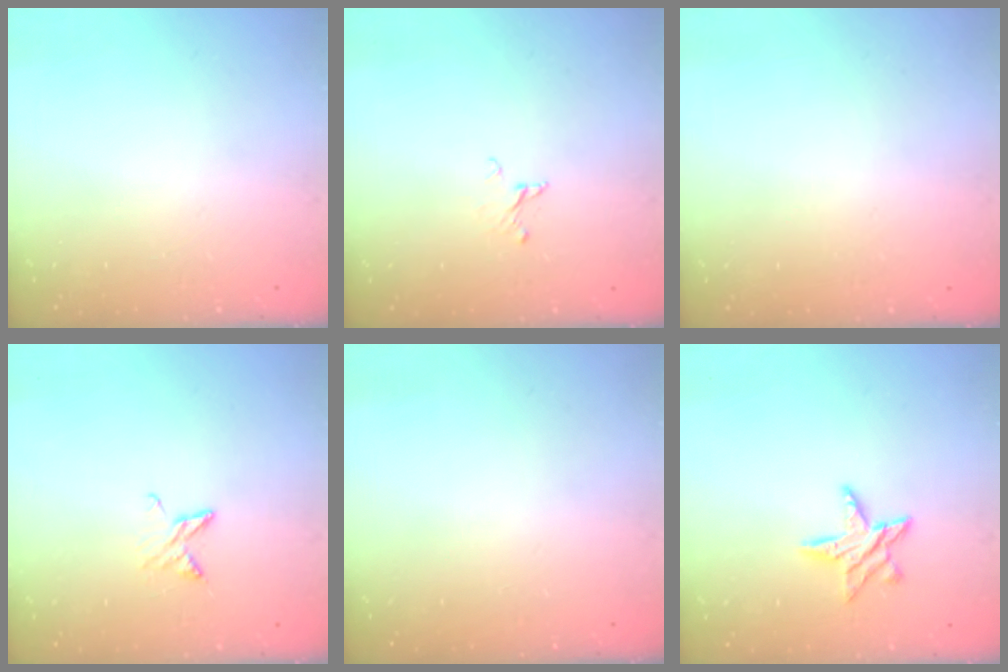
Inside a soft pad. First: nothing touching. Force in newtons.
{"total": 2.1, "press": 2.1, "slide": 0.1}
{"total": 0.0}
{"total": 6.5, "press": 6.5, "slide": 0.4}
{"total": 0.0}
{"total": 7.6, "press": 7.6, "slide": 0.3}